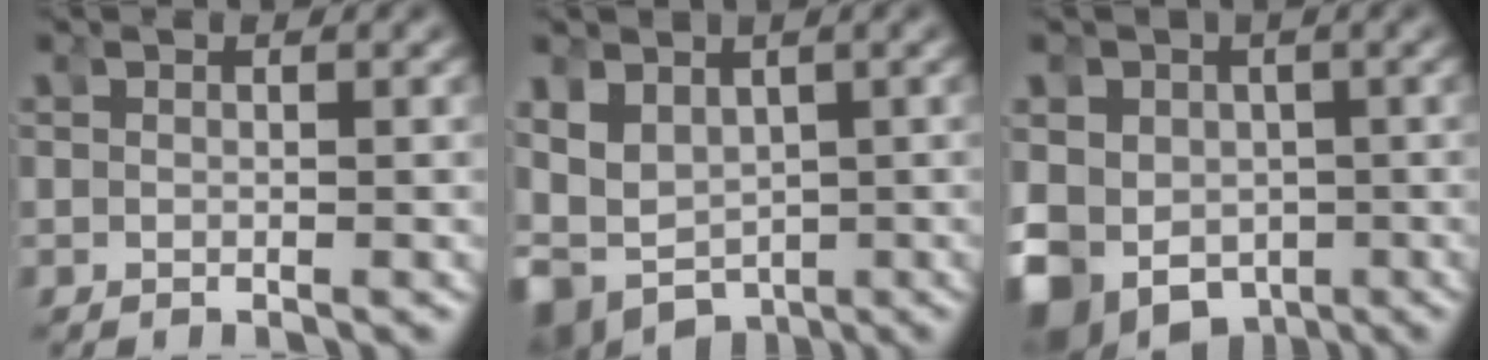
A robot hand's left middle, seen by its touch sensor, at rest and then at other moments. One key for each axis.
{"total": 9.8, "fx": -1.8, "fy": 8.5, "fz": 4.4, "tx": -0.141, "ty": -0.048, "tz": -0.022}
{"total": 12.2, "fx": -4.6, "fy": 9.7, "fz": 5.7, "tx": -0.150, "ty": -0.077, "tz": -0.048}